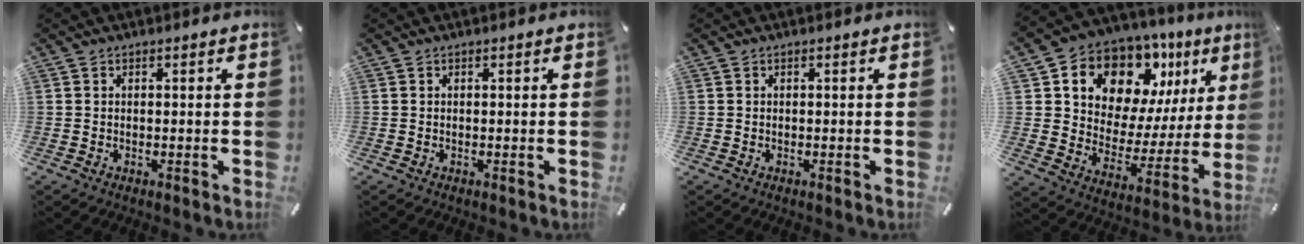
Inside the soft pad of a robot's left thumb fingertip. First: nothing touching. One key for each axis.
{"total": 0.0}
{"total": 0.0}
{"total": 12.5, "fx": 8.8, "fy": 8.2, "fz": 3.4, "tx": -0.063, "ty": -0.085, "tz": 0.156}